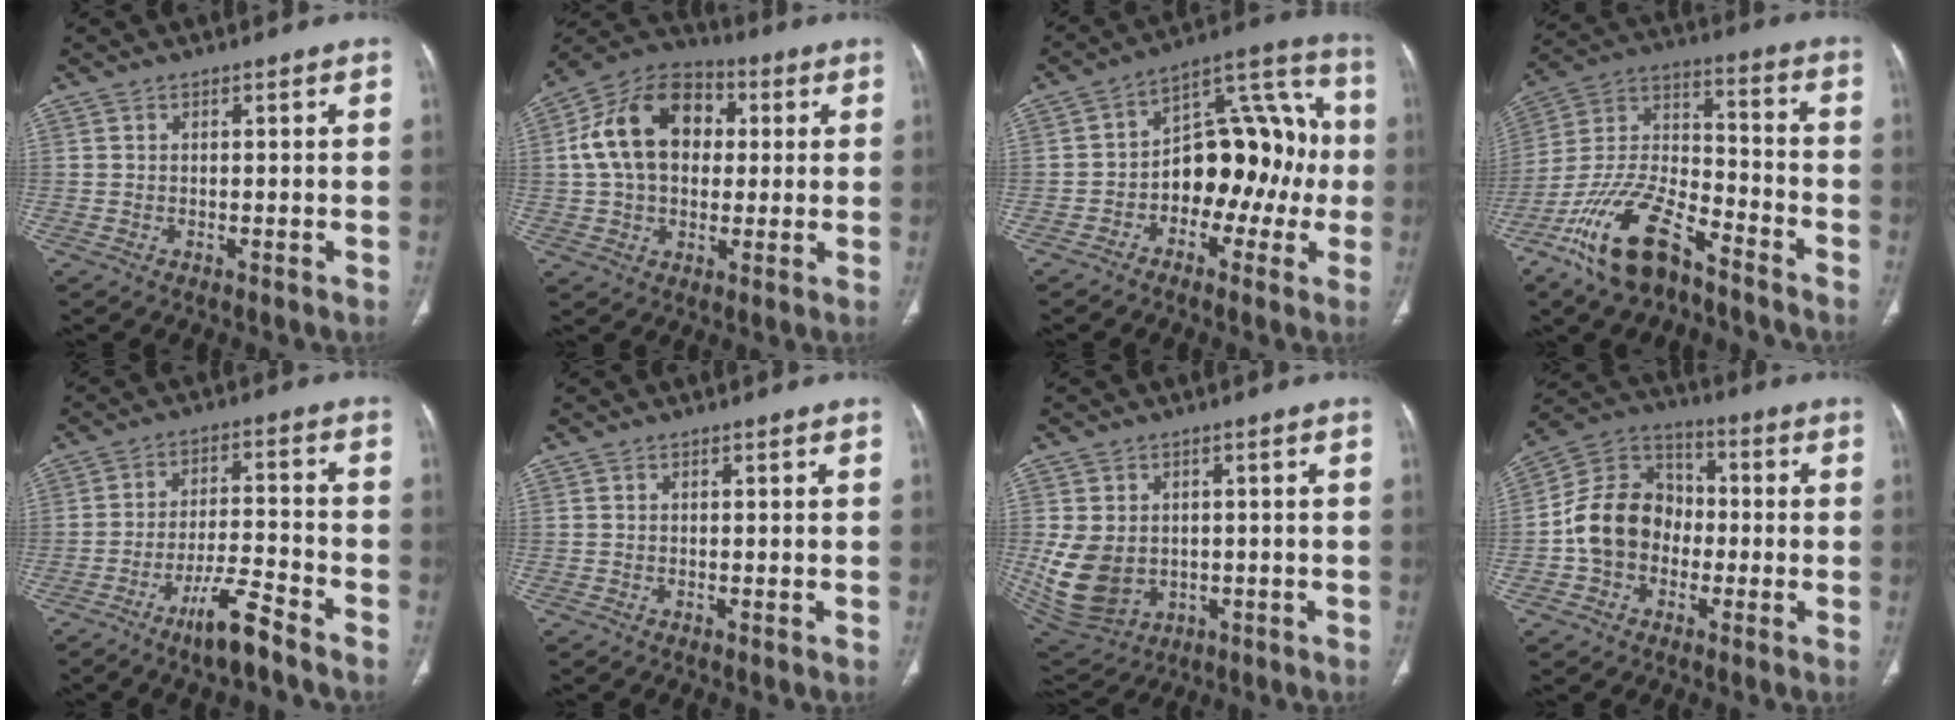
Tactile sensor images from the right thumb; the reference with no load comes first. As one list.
[{"total": 17.0, "force": [2.5, 12.2, 11.6], "torque": [-0.177, 0.025, 0.034]}, {"total": 17.0, "force": [-2.6, 10.9, 12.9], "torque": [-0.134, 0.064, -0.045]}, {"total": 18.1, "force": [-11.8, 7.6, 11.4], "torque": [-0.212, 0.071, -0.219]}, {"total": 8.5, "force": [-6.2, 1.2, 5.7], "torque": [-0.108, 0.041, -0.111]}, {"total": 0.0}, {"total": 12.5, "force": [-0.9, 10.0, 7.3], "torque": [-0.137, -0.003, 0.015]}, {"total": 13.2, "force": [-2.1, 10.7, 7.4], "torque": [-0.116, 0.042, -0.048]}]